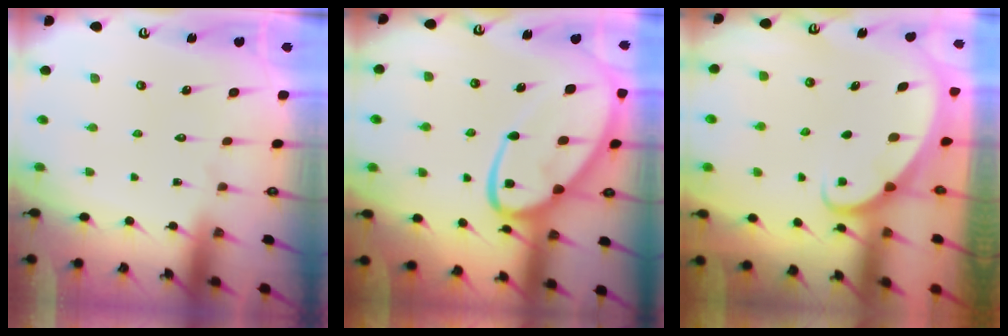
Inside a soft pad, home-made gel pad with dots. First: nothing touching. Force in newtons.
{"total": 17.0, "press": 16.9, "slide": 1.5}
{"total": 1.7, "press": 1.6, "slide": 0.1}